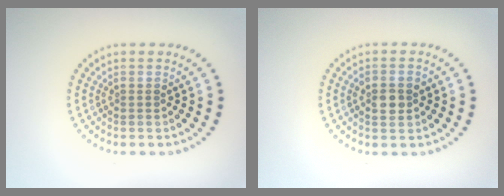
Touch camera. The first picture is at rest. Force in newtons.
{"total": 2.6, "press": 2.5, "slide": 0.3}